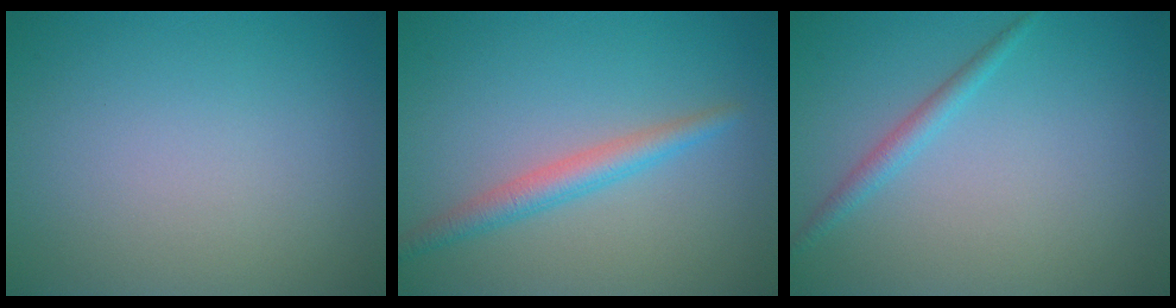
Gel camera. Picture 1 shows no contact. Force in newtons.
{"total": 2.6, "press": 2.6, "slide": 0.1}
{"total": 1.6, "press": 1.6, "slide": 0.1}